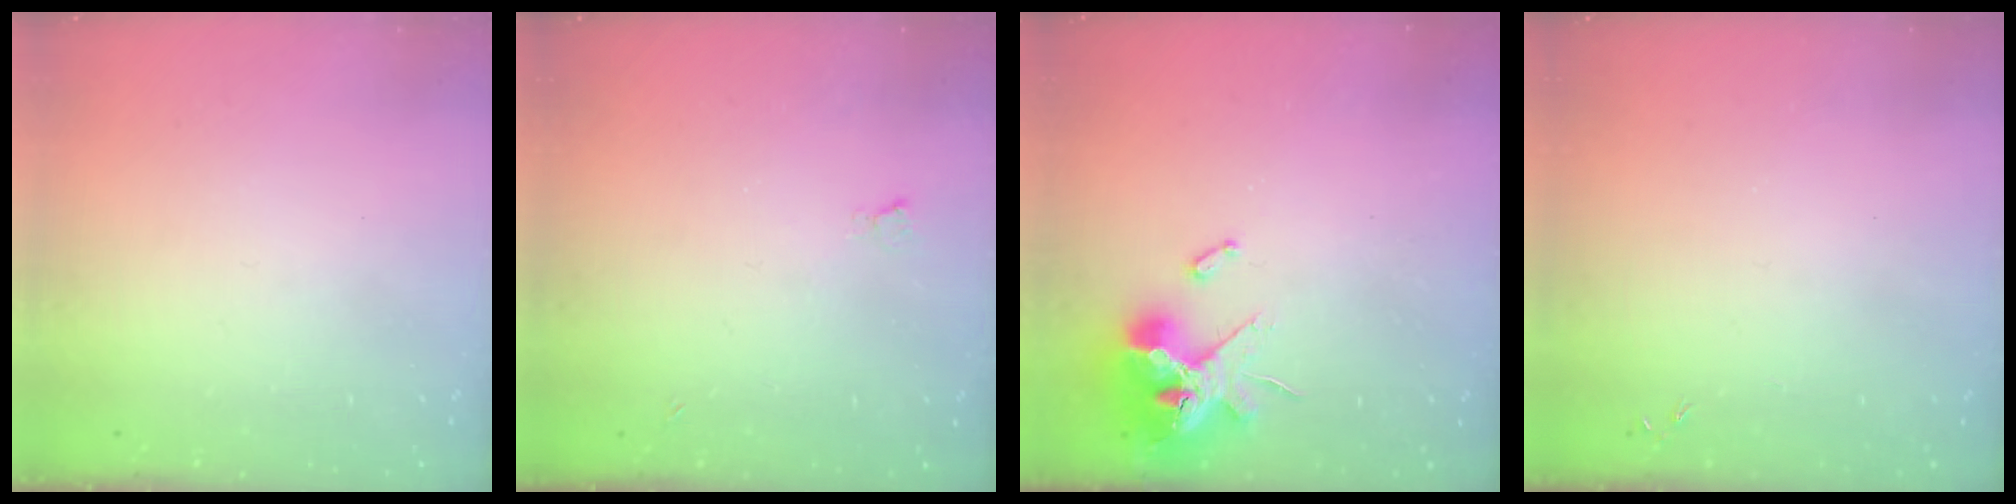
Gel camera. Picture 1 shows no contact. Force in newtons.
{"total": 2.5, "press": 2.4, "slide": 0.6}
{"total": 13.6, "press": 13.5, "slide": 1.6}
{"total": 0.0}